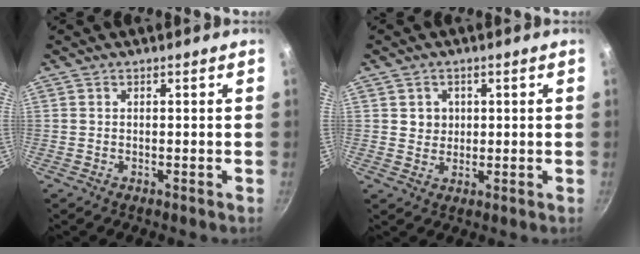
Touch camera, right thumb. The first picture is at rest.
{"total": 3.3, "force": [0.8, 3.0, 0.9], "torque": [0.005, 0.001, 0.013]}